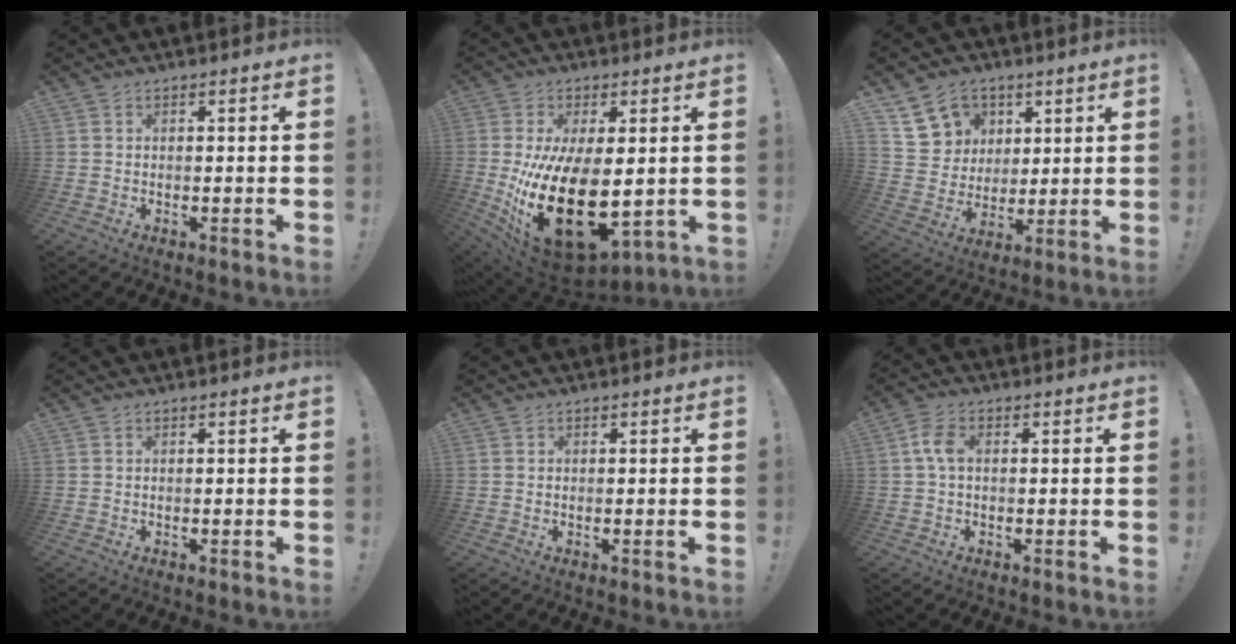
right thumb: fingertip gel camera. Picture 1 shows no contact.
{"total": 25.0, "force": [-2.2, 13.2, 21.2], "torque": [-0.390, -0.016, -0.012]}
{"total": 12.6, "force": [6.8, 10.2, 3.1], "torque": [-0.054, -0.035, 0.142]}
{"total": 0.0}
{"total": 0.5, "force": [-0.1, -0.1, 0.5], "torque": [-0.011, 0.000, -0.002]}
{"total": 5.4, "force": [0.5, 3.1, 4.3], "torque": [-0.095, 0.011, 0.007]}